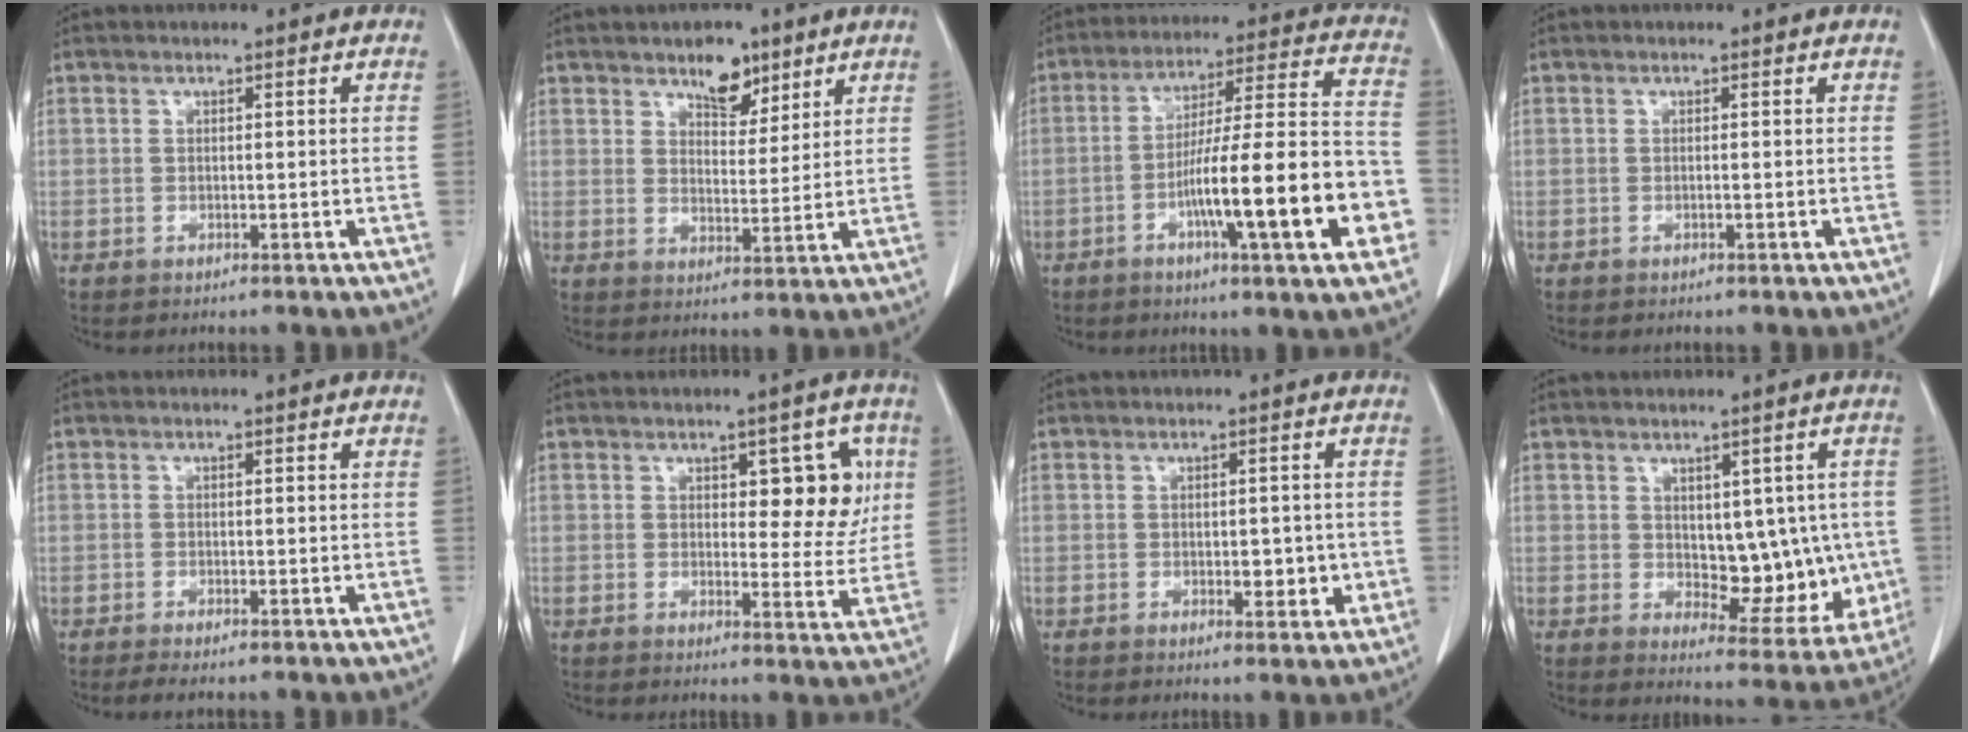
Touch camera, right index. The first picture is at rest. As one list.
[{"total": 6.0, "force": [4.2, 2.9, 3.2], "torque": [-0.045, 0.001, 0.068]}, {"total": 19.3, "force": [-6.3, 1.3, 18.2], "torque": [-0.248, 0.012, -0.095]}, {"total": 0.0}, {"total": 2.1, "force": [-1.7, 0.1, 1.3], "torque": [-0.019, -0.005, -0.025]}, {"total": 7.5, "force": [2.3, 3.6, 6.3], "torque": [-0.063, 0.012, 0.030]}, {"total": 3.5, "force": [-0.6, 1.7, 2.9], "torque": [-0.031, -0.001, -0.003]}, {"total": 10.0, "force": [0.2, 5.4, 8.4], "torque": [-0.085, 0.002, 0.022]}]